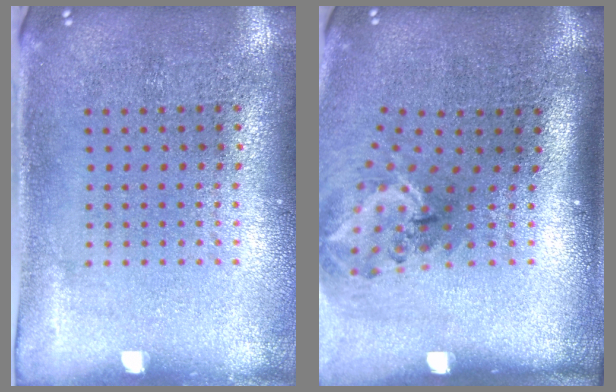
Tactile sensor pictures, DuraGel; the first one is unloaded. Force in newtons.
{"total": 1.9, "press": 1.3, "slide": 1.4}